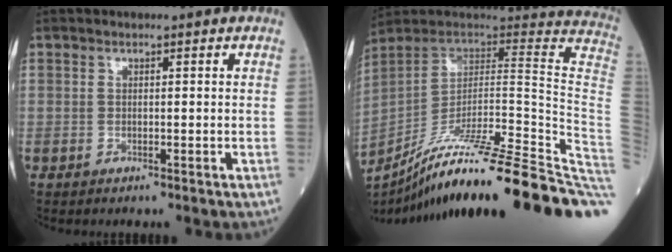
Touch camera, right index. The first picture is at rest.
{"total": 34.5, "force": [-24.1, -1.0, 24.6], "torque": [-0.201, -0.035, -0.355]}